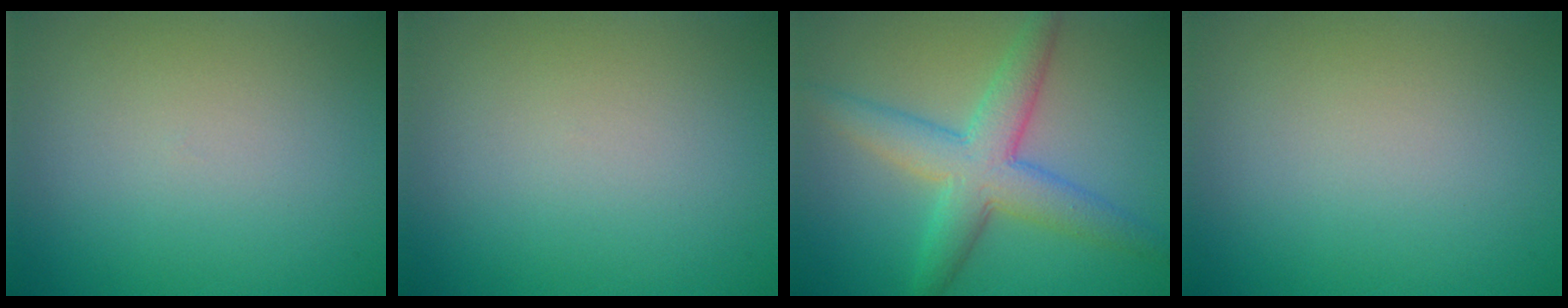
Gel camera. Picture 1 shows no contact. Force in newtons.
{"total": 0.0}
{"total": 5.8, "press": 5.8, "slide": 0.0}
{"total": 0.0}